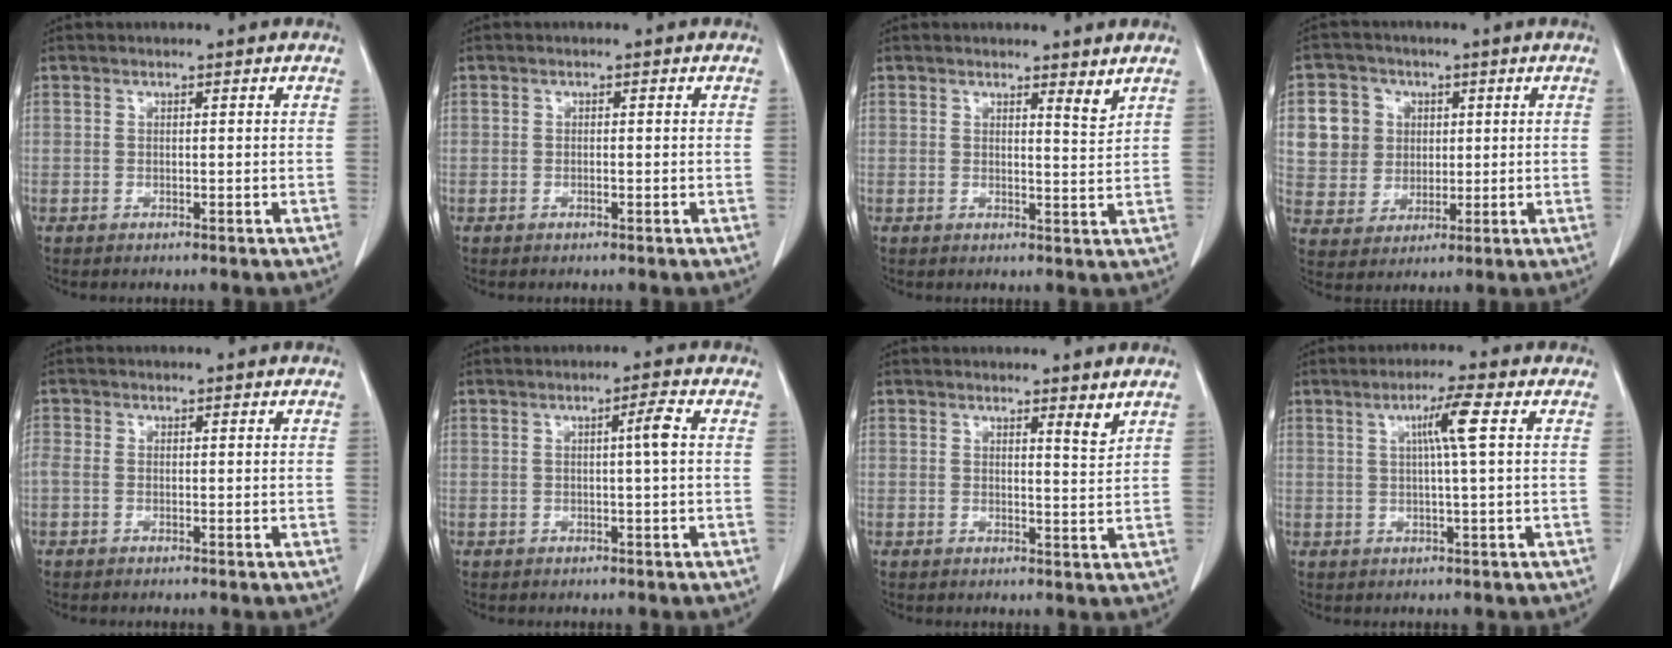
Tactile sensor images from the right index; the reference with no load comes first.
{"total": 0.5, "force": [-0.2, 0.1, 0.5], "torque": [-0.010, 0.000, -0.002]}
{"total": 2.4, "force": [2.0, 0.1, 1.2], "torque": [-0.020, -0.019, 0.028]}
{"total": 8.3, "force": [2.2, 7.8, 2.1], "torque": [-0.053, 0.022, 0.047]}
{"total": 1.4, "force": [-0.2, 0.8, 1.1], "torque": [-0.034, 0.010, -0.003]}
{"total": 2.6, "force": [0.2, -0.4, 2.6], "torque": [-0.041, 0.001, 0.003]}
{"total": 2.3, "force": [1.9, 0.1, 1.3], "torque": [-0.020, -0.015, 0.026]}
{"total": 4.9, "force": [1.3, -0.8, 4.6], "torque": [-0.081, 0.003, 0.021]}